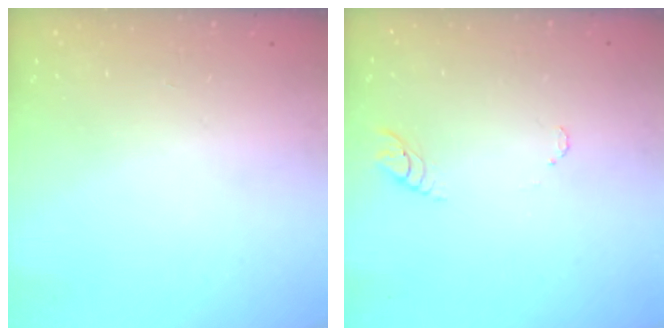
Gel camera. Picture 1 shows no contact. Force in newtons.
{"total": 3.5, "press": 3.5, "slide": 0.2}